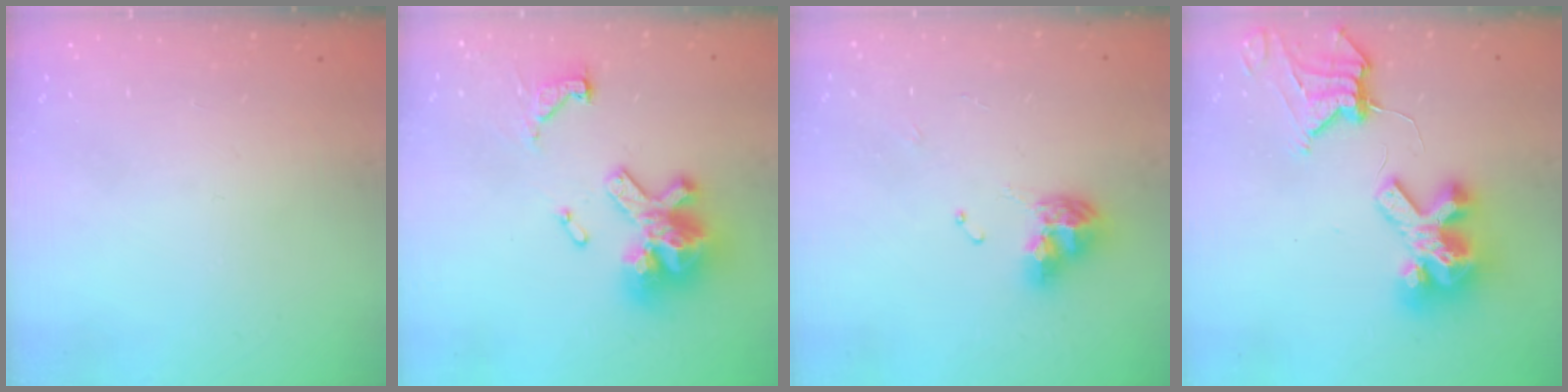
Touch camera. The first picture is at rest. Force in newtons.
{"total": 15.0, "press": 15.0, "slide": 0.8}
{"total": 9.4, "press": 9.4, "slide": 1.1}
{"total": 12.2, "press": 12.1, "slide": 1.2}